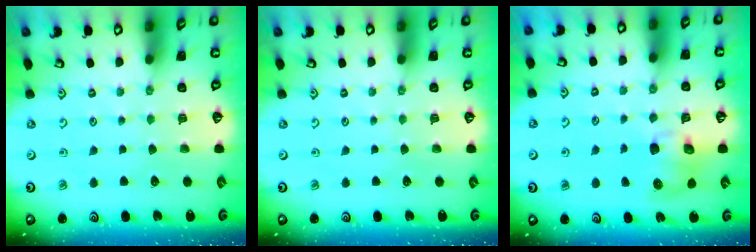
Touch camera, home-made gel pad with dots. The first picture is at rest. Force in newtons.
{"total": 0.0}
{"total": 8.3, "press": 8.2, "slide": 0.9}